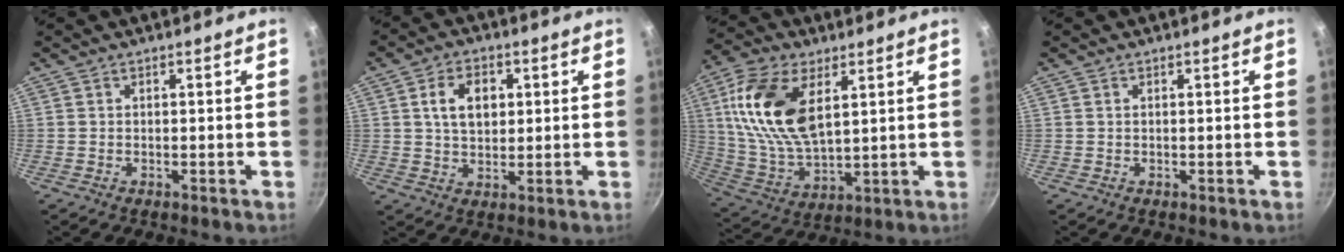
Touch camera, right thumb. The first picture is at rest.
{"total": 7.9, "force": [1.9, 5.4, 5.5], "torque": [-0.074, 0.001, 0.030]}
{"total": 18.1, "force": [5.6, 9.7, 14.2], "torque": [-0.271, -0.012, 0.115]}
{"total": 0.0}